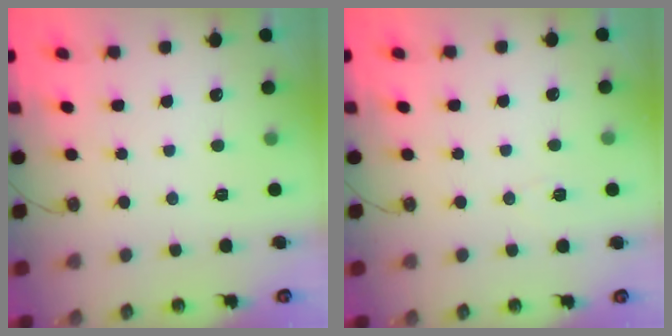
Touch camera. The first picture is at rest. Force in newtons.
{"total": 3.4, "press": 2.6, "slide": 2.1}